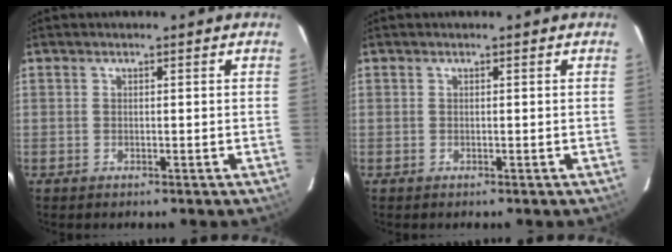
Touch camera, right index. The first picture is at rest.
{"total": 0.0}